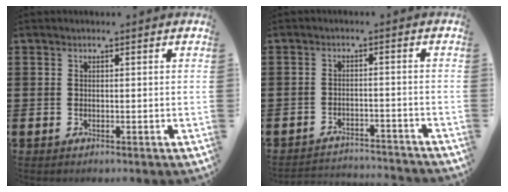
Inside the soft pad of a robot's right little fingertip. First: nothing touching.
{"total": 2.6, "force": [-2.6, 0.0, -0.1], "torque": [-0.005, 0.002, -0.057]}